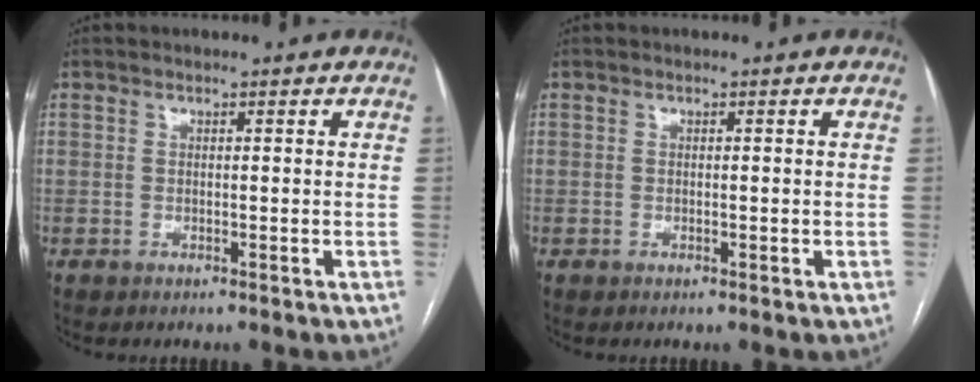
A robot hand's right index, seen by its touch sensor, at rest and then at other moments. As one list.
[{"total": 0.6, "force": [-0.1, 0.1, 0.6], "torque": [-0.010, -0.002, 0.000]}]